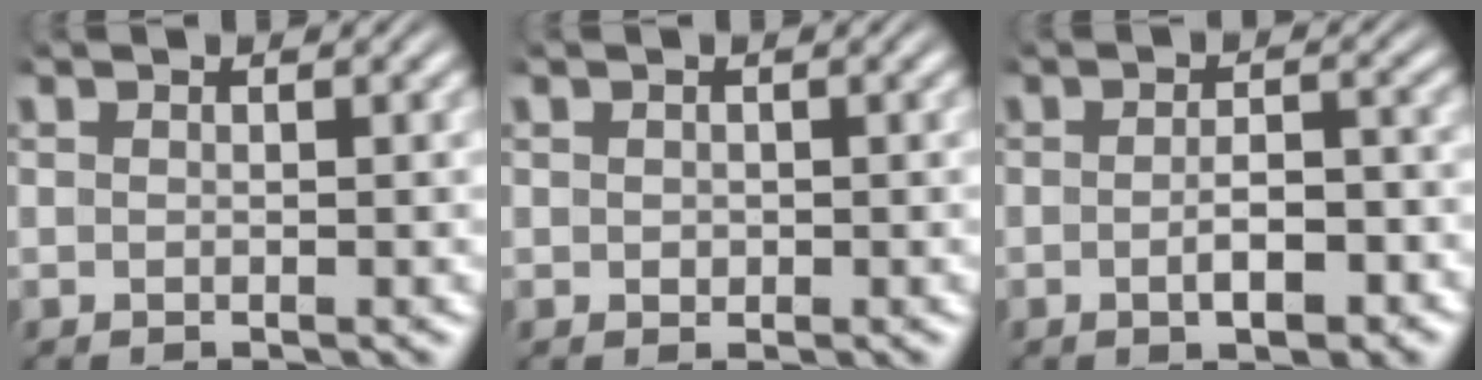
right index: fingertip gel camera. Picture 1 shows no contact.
{"total": 0.0}
{"total": 3.3, "force": [-1.7, 1.2, 2.6], "torque": [-0.033, -0.003, -0.029]}